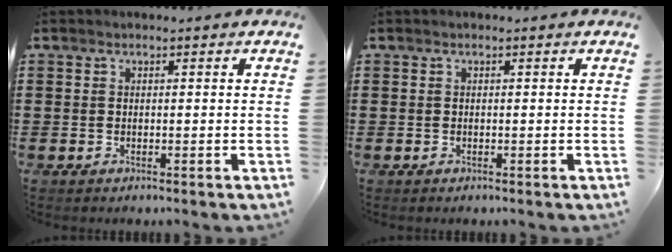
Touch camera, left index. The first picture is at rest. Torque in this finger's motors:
{"motor_torque": [0.25, 0.28, 0.02, 0.01]}